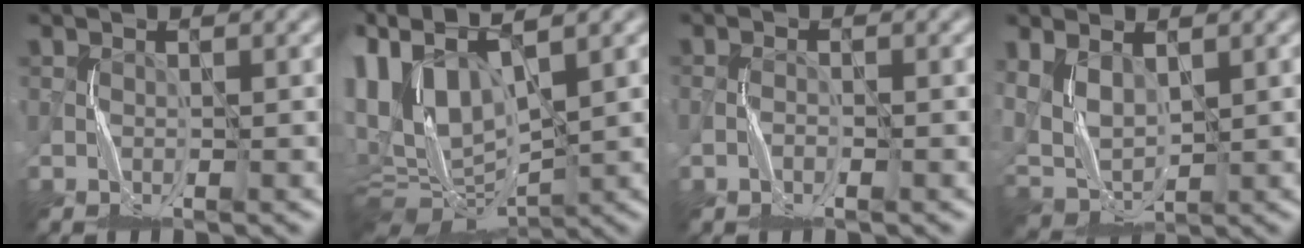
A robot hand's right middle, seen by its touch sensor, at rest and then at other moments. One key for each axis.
{"total": 11.8, "fx": 3.3, "fy": 6.5, "fz": 9.3, "tx": -0.204, "ty": 0.009, "tz": 0.076}
{"total": 0.8, "fx": -0.8, "fy": 0.1, "fz": 0.1, "tx": -0.001, "ty": 0.005, "tz": -0.017}
{"total": 3.6, "fx": 1.5, "fy": 2.2, "fz": 2.4, "tx": -0.063, "ty": -0.006, "tz": 0.034}